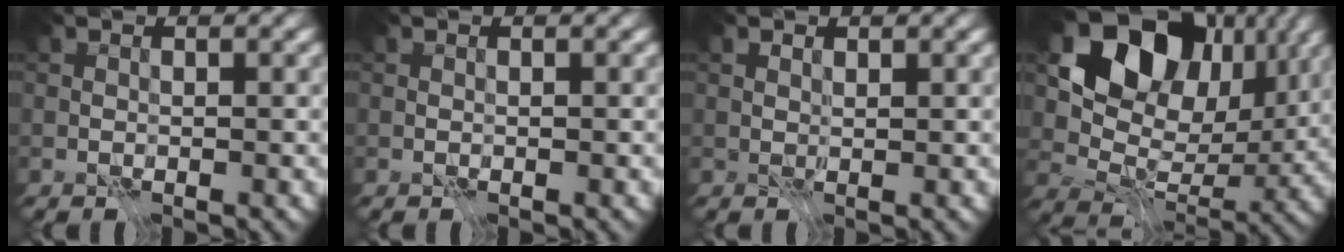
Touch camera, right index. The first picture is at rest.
{"total": 0.0}
{"total": 0.7, "force": [0.4, 0.4, 0.4], "torque": [-0.007, 0.000, 0.005]}
{"total": 13.3, "force": [5.7, 9.2, 7.8], "torque": [-0.119, 0.017, 0.100]}